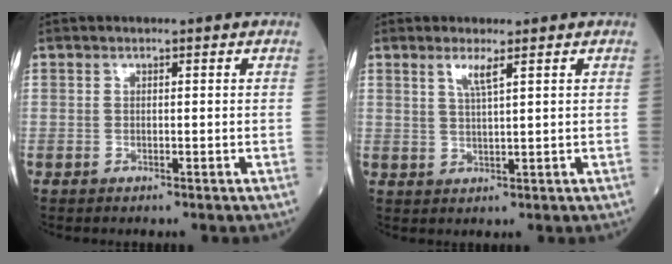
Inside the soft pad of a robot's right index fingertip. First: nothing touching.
{"total": 2.6, "force": [1.5, -0.3, 2.1], "torque": [-0.046, -0.003, 0.031]}